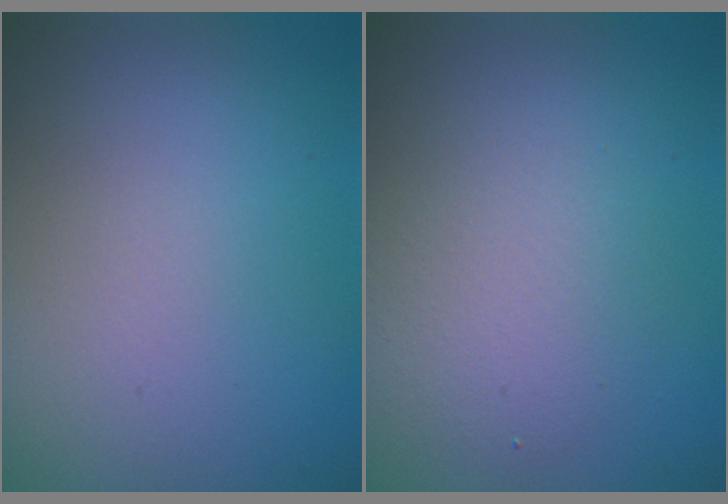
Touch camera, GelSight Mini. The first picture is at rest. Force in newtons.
{"total": 3.2, "press": 3.2, "slide": 0.1}